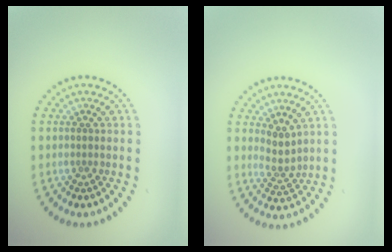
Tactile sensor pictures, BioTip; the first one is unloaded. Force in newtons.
{"total": 2.2, "press": 1.6, "slide": 1.5}